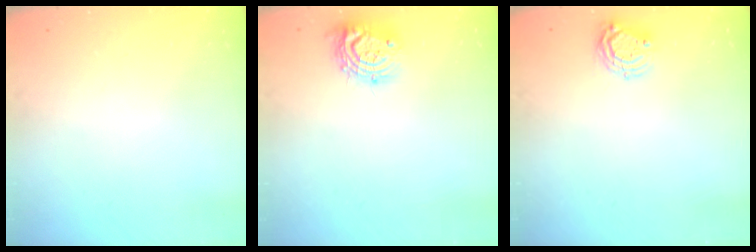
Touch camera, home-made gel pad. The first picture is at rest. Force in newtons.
{"total": 10.3, "press": 10.3, "slide": 0.7}
{"total": 6.6, "press": 6.6, "slide": 0.1}